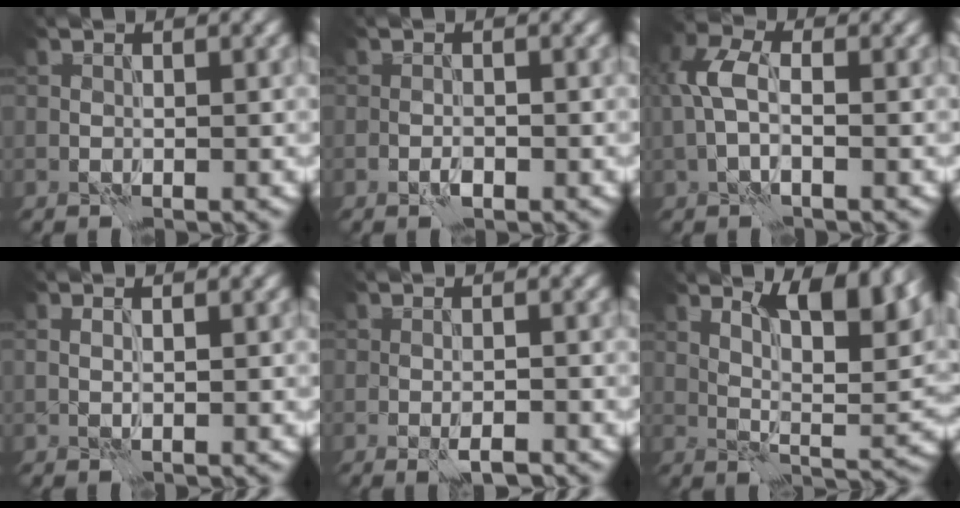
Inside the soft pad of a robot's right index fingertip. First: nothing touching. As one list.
[{"total": 1.2, "force": [-0.7, 0.5, 0.8], "torque": [-0.016, 0.001, -0.014]}, {"total": 3.8, "force": [-0.3, 2.0, 3.3], "torque": [-0.078, 0.011, -0.014]}, {"total": 0.6, "force": [0.2, 0.1, 0.6], "torque": [-0.013, 0.000, 0.002]}, {"total": 2.1, "force": [-1.2, 0.6, 1.7], "torque": [-0.033, -0.002, -0.019]}, {"total": 8.2, "force": [4.5, 2.0, 6.5], "torque": [-0.096, -0.003, 0.075]}]